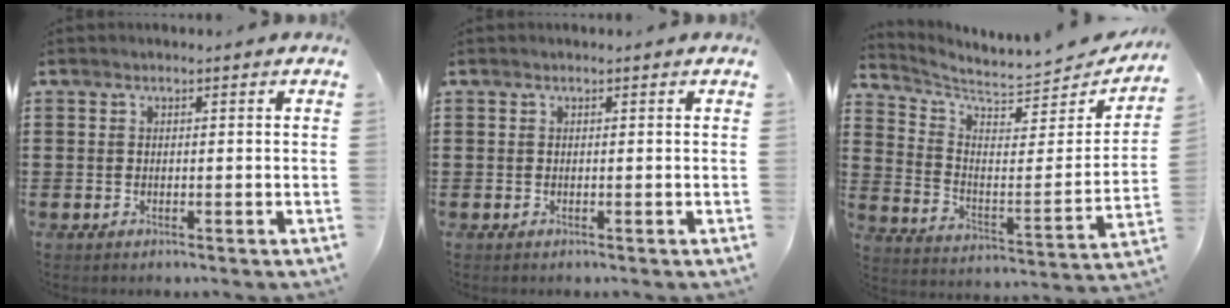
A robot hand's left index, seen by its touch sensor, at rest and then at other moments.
{"total": 0.0}
{"total": 5.4, "force": [5.0, 0.4, 2.0], "torque": [-0.067, -0.052, 0.080]}